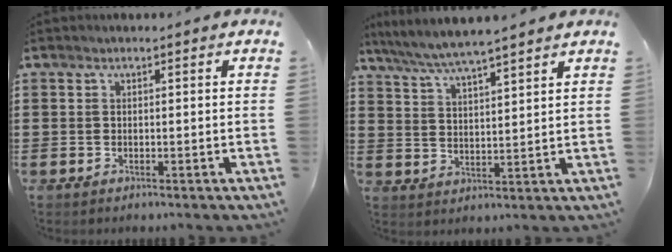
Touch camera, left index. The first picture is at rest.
{"total": 5.1, "force": [4.7, -0.4, 2.1], "torque": [-0.058, -0.025, 0.080]}